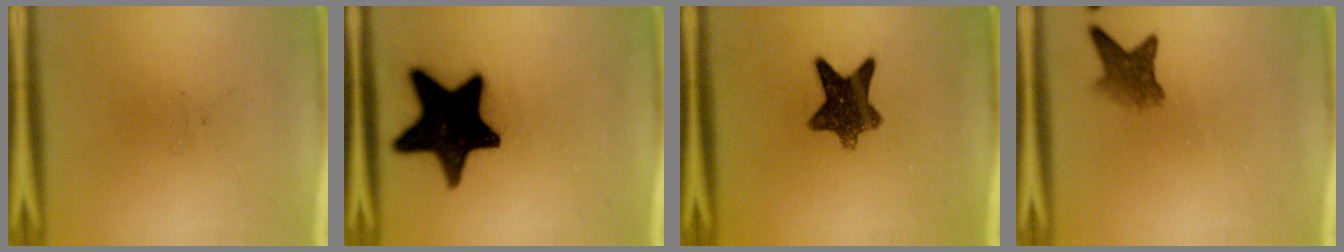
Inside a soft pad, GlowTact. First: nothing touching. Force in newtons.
{"total": 20.0}
{"total": 9.6}
{"total": 4.0}